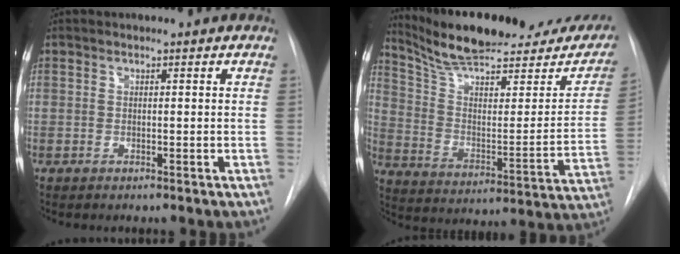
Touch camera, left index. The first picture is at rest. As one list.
[{"total": 26.1, "force": [22.0, 6.4, 12.5], "torque": [-0.184, -0.033, 0.304]}]